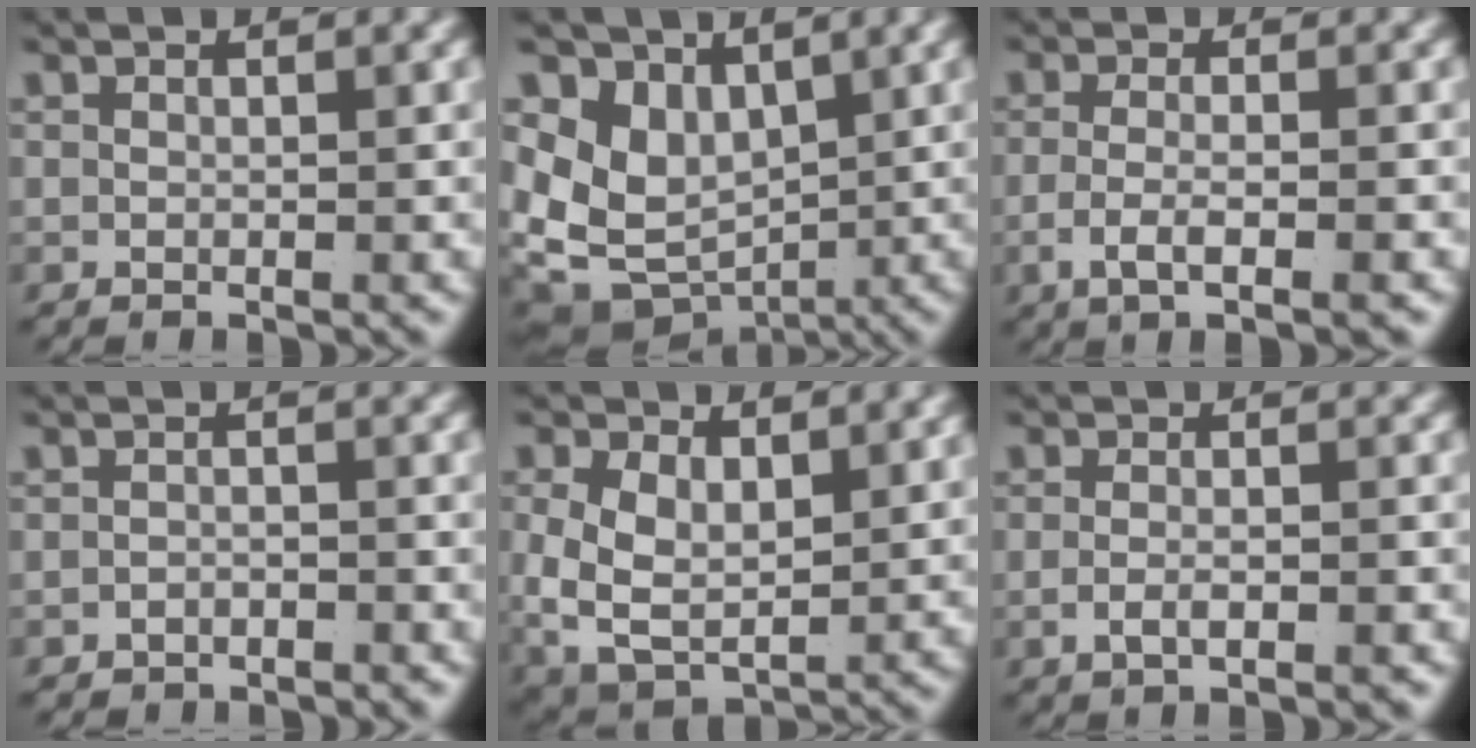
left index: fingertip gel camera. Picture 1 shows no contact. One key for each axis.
{"total": 11.2, "fx": -1.2, "fy": 9.5, "fz": 5.8, "tx": -0.143, "ty": -0.052, "tz": -0.004}
{"total": 3.2, "fx": -1.5, "fy": 0.5, "fz": 2.8, "tx": -0.058, "ty": -0.017, "tz": -0.017}
{"total": 1.8, "fx": -1.8, "fy": 0.0, "fz": 0.0, "tx": 0.003, "ty": -0.010, "tz": -0.026}
{"total": 8.4, "fx": -0.4, "fy": 6.7, "fz": 5.0, "tx": -0.133, "ty": -0.047, "tz": 0.010}
{"total": 2.0, "fx": -1.4, "fy": 0.3, "fz": 1.4, "tx": -0.031, "ty": -0.011, "tz": -0.018}